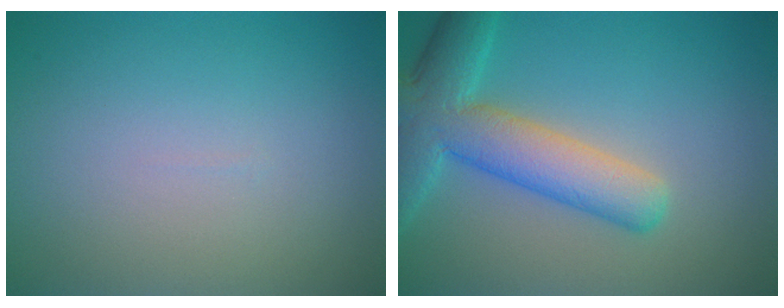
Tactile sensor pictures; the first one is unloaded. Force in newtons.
{"total": 7.3, "press": 7.2, "slide": 0.5}